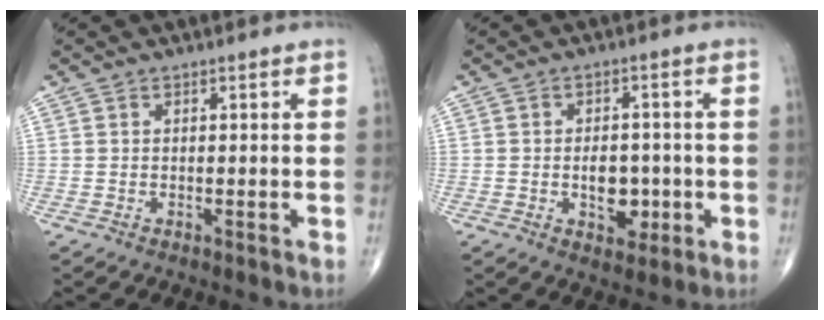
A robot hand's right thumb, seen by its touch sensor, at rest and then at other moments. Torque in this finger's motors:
{"motor_torque": [2.38, 0.99, 0.81, -0.68, 0.33]}